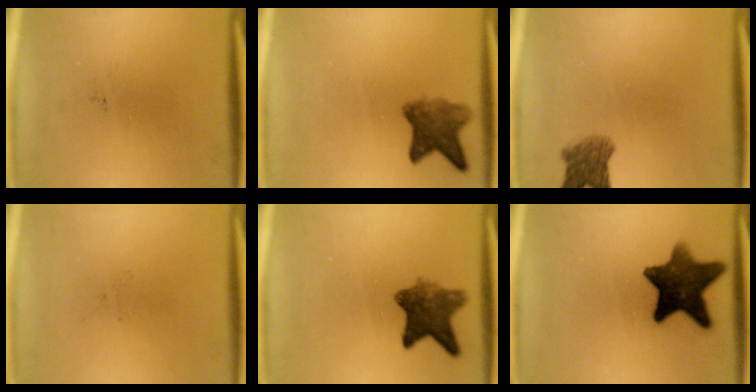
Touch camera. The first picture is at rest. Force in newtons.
{"total": 5.8}
{"total": 4.3}
{"total": 0.0}
{"total": 7.3}
{"total": 12.4}